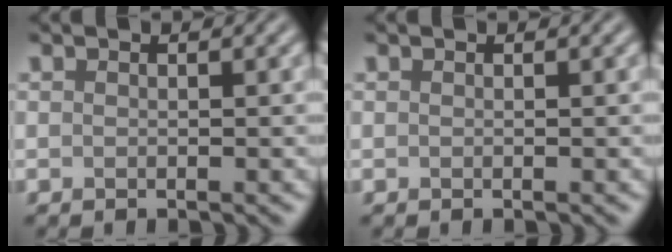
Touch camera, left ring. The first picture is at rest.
{"total": 0.0}